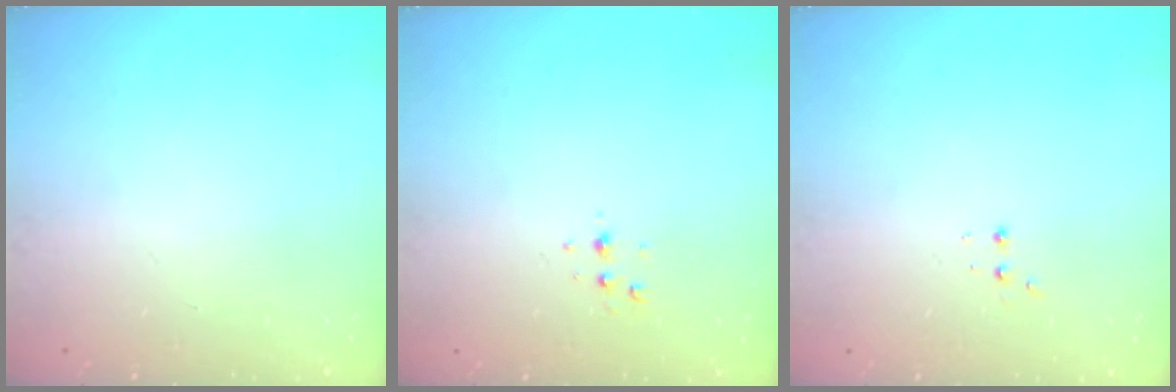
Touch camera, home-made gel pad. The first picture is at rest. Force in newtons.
{"total": 3.6, "press": 3.1, "slide": 1.7}
{"total": 2.4, "press": 2.2, "slide": 0.9}